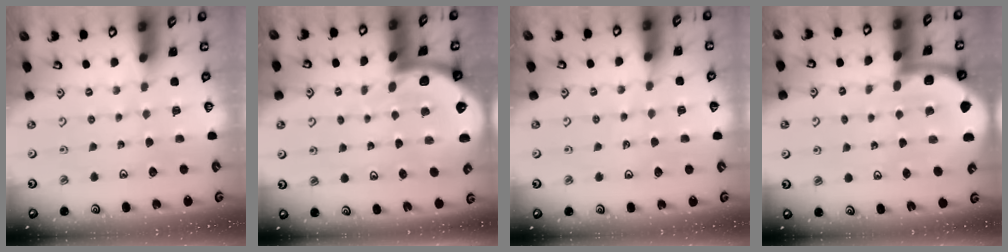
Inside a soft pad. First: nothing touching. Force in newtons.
{"total": 5.2, "press": 5.2, "slide": 0.6}
{"total": 3.5, "press": 3.4, "slide": 0.8}
{"total": 7.8, "press": 7.8, "slide": 1.0}